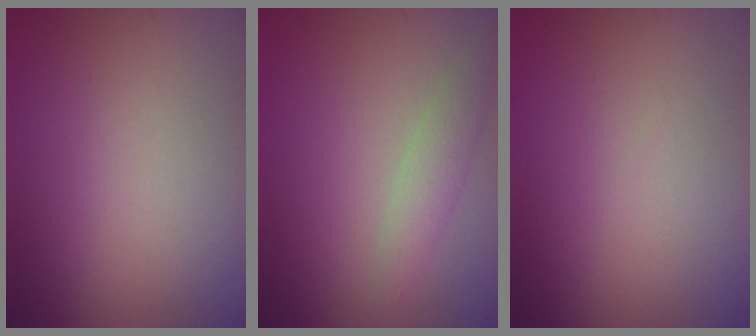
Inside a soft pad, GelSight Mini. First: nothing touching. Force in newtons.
{"total": 2.0, "press": 2.0, "slide": 0.1}
{"total": 0.0}